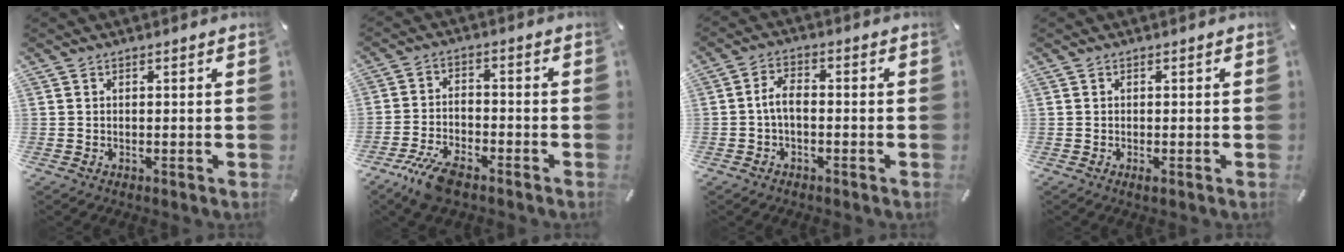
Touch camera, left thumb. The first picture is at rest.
{"total": 8.1, "force": [-5.8, 3.0, 4.8], "torque": [-0.102, 0.021, -0.108]}
{"total": 4.8, "force": [-1.2, 2.8, 3.8], "torque": [-0.081, 0.008, -0.025]}
{"total": 1.1, "force": [-0.3, 0.2, 1.0], "torque": [-0.017, -0.004, -0.003]}